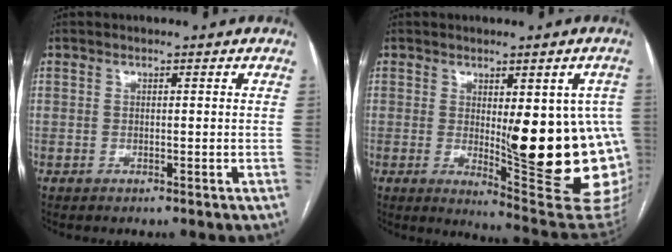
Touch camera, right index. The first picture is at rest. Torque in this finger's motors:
{"motor_torque": [1.95, 0.02, 0.57, 0.21]}